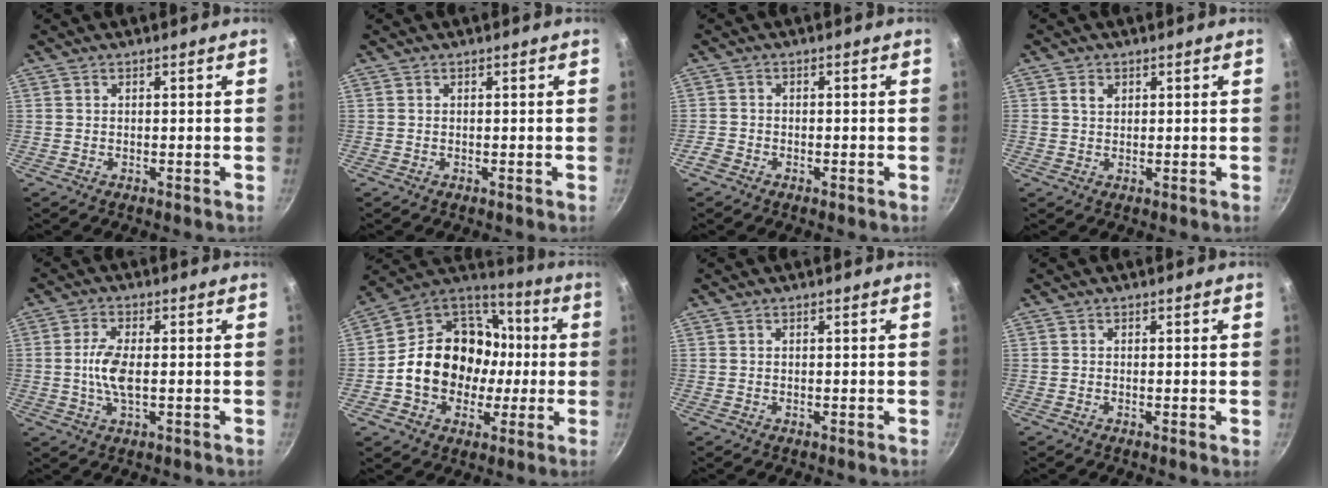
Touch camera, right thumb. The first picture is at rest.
{"total": 0.0}
{"total": 2.0, "force": [-1.4, 1.1, 0.9], "torque": [-0.029, 0.007, -0.032]}
{"total": 2.1, "force": [0.8, 1.6, 1.1], "torque": [-0.013, 0.002, 0.013]}
{"total": 6.1, "force": [-0.3, 2.5, 5.5], "torque": [-0.122, 0.002, -0.009]}
{"total": 21.3, "force": [-1.3, 17.6, 12.0], "torque": [-0.181, 0.049, -0.019]}
{"total": 0.0}
{"total": 0.7, "force": [-0.2, 0.1, 0.7], "torque": [-0.011, -0.002, -0.006]}